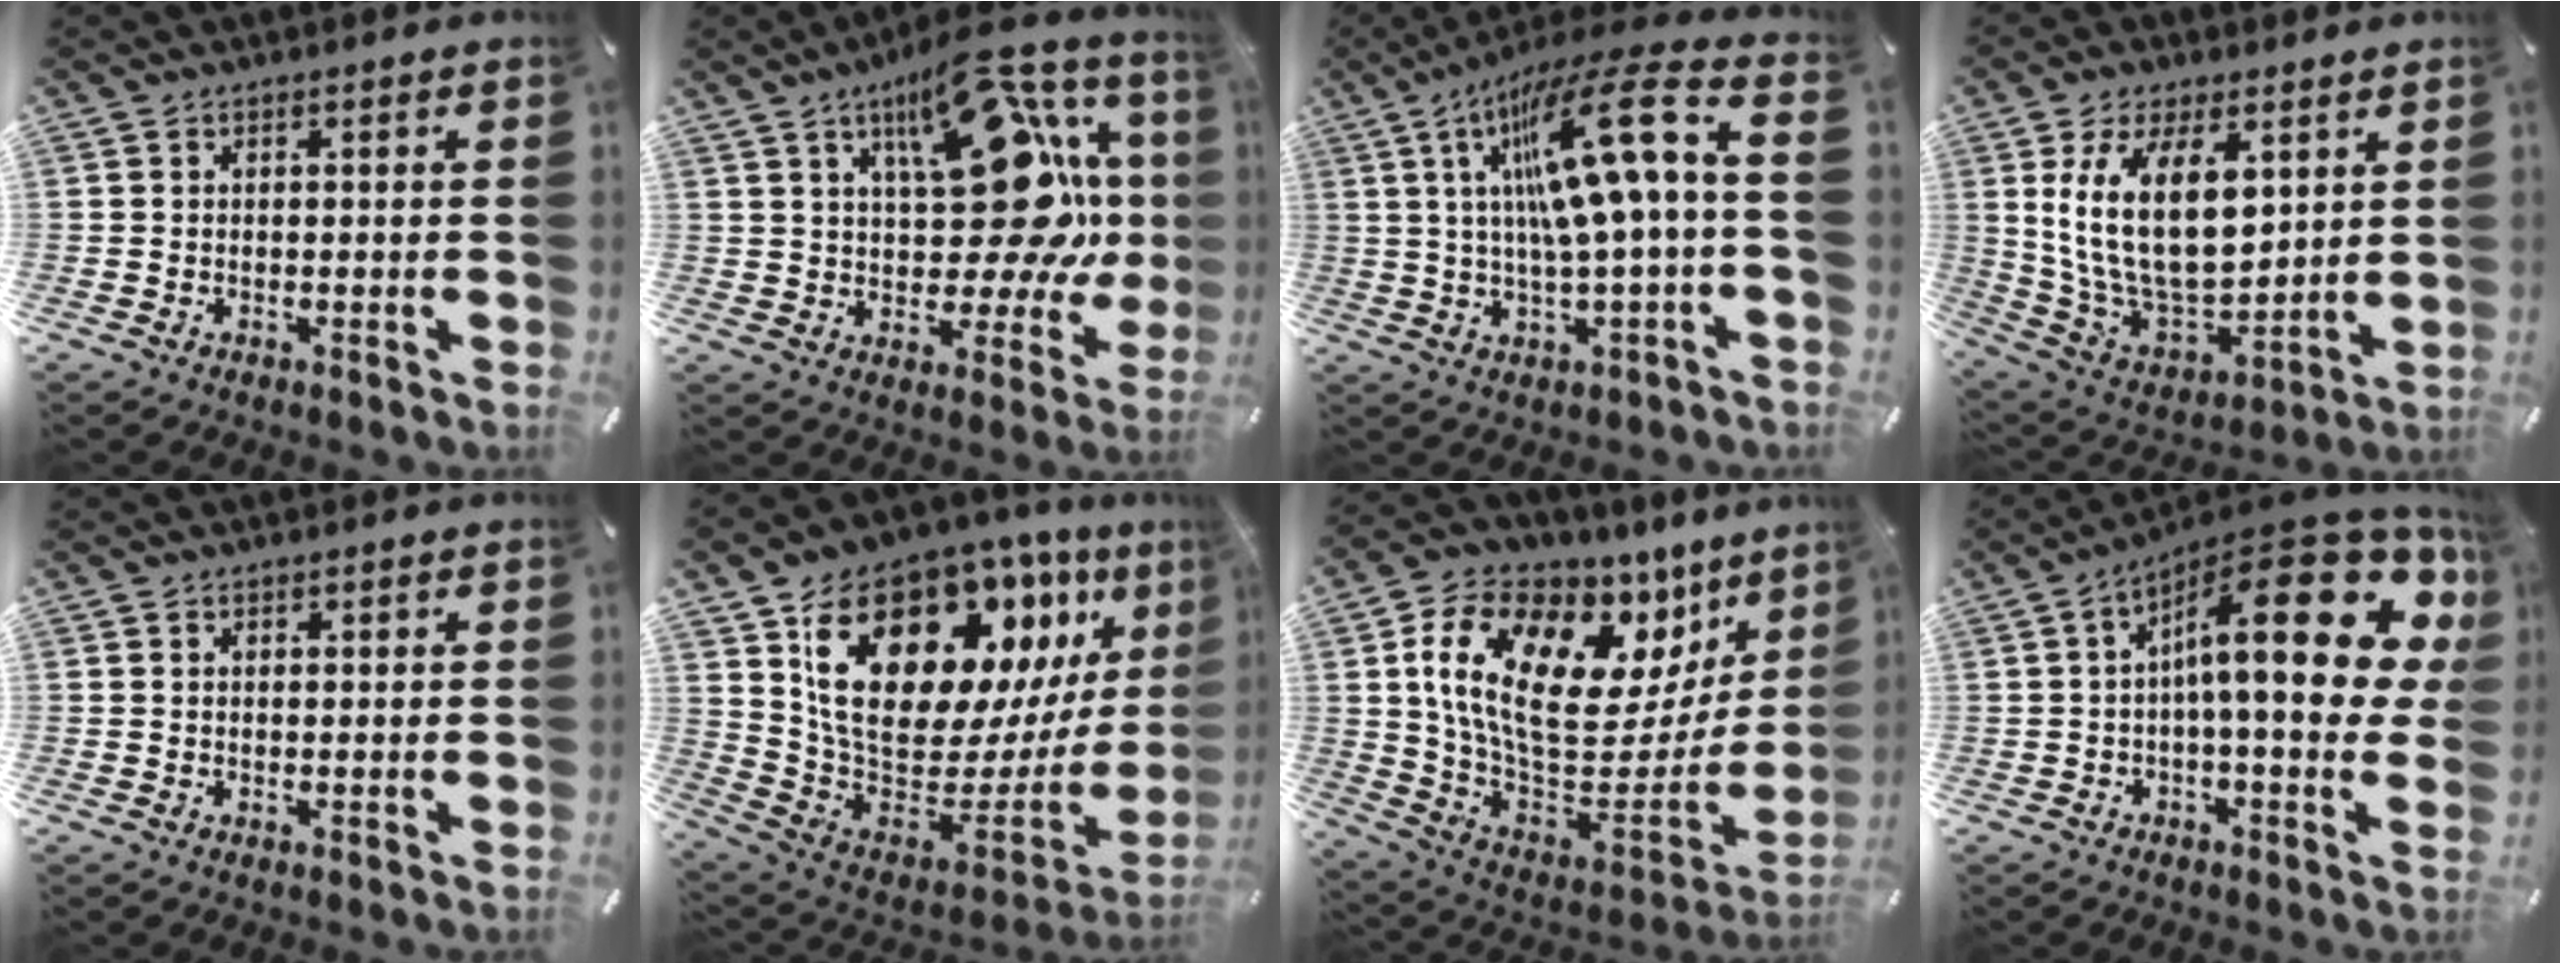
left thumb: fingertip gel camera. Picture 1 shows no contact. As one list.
[{"total": 25.9, "force": [7.2, 13.2, 21.0], "torque": [-0.277, -0.048, 0.126]}, {"total": 20.3, "force": [5.0, 3.2, 19.5], "torque": [-0.356, -0.021, 0.064]}, {"total": 19.3, "force": [6.0, 11.2, 14.5], "torque": [-0.289, -0.030, 0.106]}, {"total": 0.6, "force": [0.3, 0.4, 0.3], "torque": [-0.005, 0.001, 0.006]}, {"total": 23.5, "force": [11.5, 14.1, 14.9], "torque": [-0.249, -0.086, 0.214]}, {"total": 23.0, "force": [8.7, 14.1, 16.0], "torque": [-0.270, -0.056, 0.151]}, {"total": 25.5, "force": [6.3, 8.7, 23.1], "torque": [-0.352, -0.049, 0.101]}]